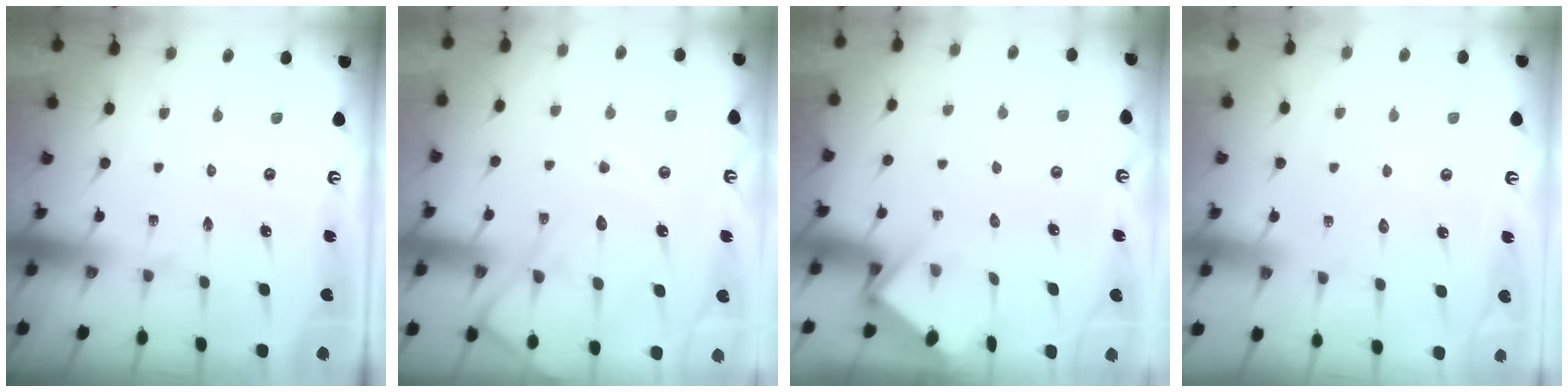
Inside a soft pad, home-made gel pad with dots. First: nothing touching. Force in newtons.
{"total": 13.4, "press": 13.4, "slide": 1.2}
{"total": 6.1, "press": 6.1, "slide": 0.2}
{"total": 3.8, "press": 3.8, "slide": 0.4}